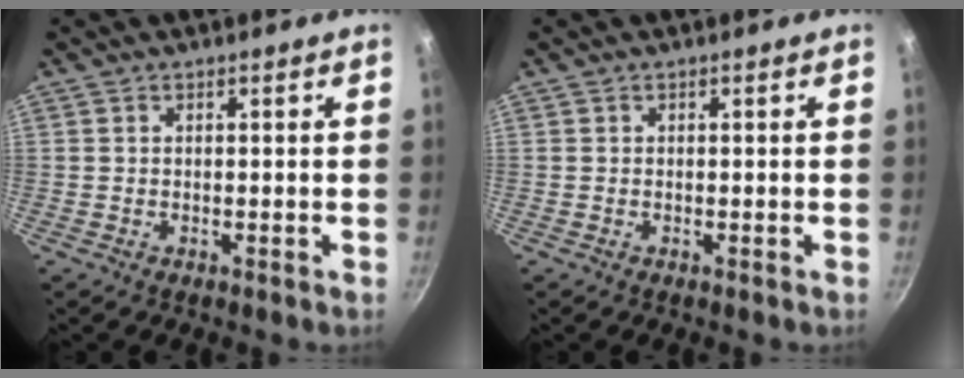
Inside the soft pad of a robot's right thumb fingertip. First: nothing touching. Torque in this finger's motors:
{"motor_torque": [-0.14, -0.15, -0.05, 0.05, 0.01]}